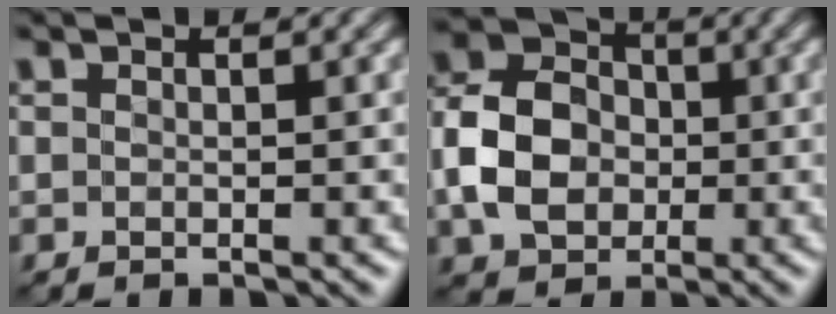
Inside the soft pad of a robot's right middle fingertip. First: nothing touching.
{"total": 7.2, "force": [-1.1, 5.7, 4.2], "torque": [-0.091, 0.011, -0.034]}